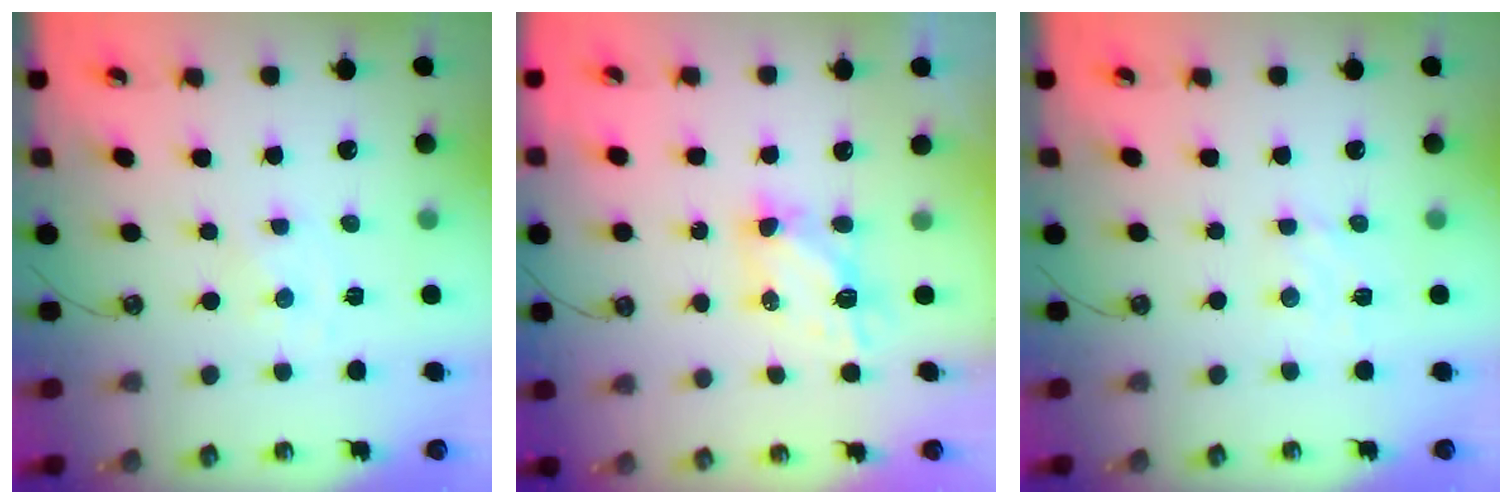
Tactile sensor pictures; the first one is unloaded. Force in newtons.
{"total": 6.0, "press": 6.0, "slide": 0.5}
{"total": 3.9, "press": 3.9, "slide": 0.3}